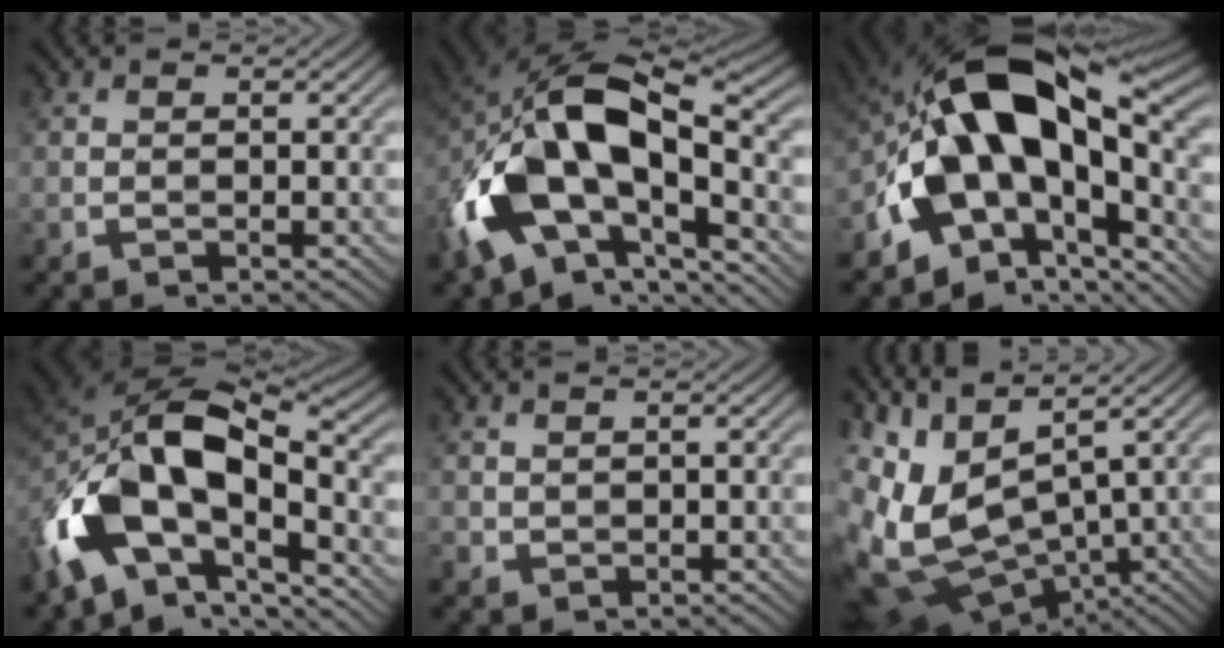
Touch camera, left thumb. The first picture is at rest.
{"total": 17.3, "force": [-4.0, 10.0, 13.5], "torque": [-0.268, -0.011, -0.074]}
{"total": 17.0, "force": [-1.9, 10.3, 13.5], "torque": [-0.223, 0.018, -0.041]}
{"total": 15.9, "force": [-4.7, 9.2, 12.1], "torque": [-0.231, -0.012, -0.093]}
{"total": 1.0, "force": [0.3, 0.9, -0.2], "torque": [0.001, -0.005, 0.009]}
{"total": 13.4, "force": [0.0, 7.6, 11.1], "torque": [-0.278, -0.023, 0.029]}